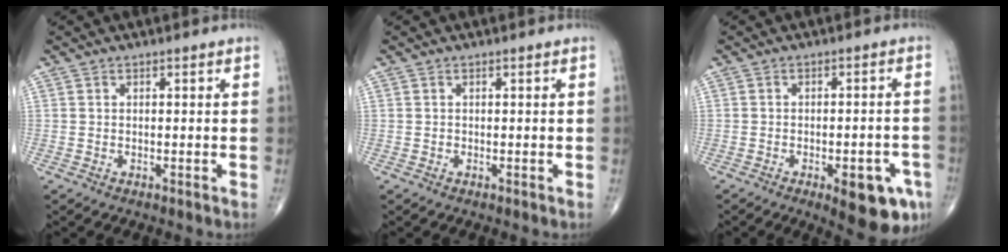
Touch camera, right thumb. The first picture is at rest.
{"total": 0.0}
{"total": 10.7, "force": [-4.8, 3.9, 8.7], "torque": [-0.090, 0.014, -0.053]}